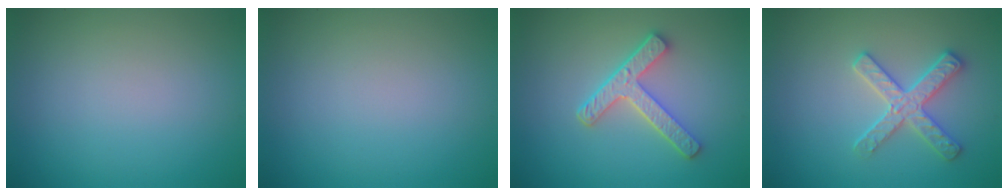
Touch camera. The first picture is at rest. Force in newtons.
{"total": 0.0}
{"total": 3.7, "press": 3.2, "slide": 2.0}
{"total": 3.0, "press": 2.9, "slide": 0.7}